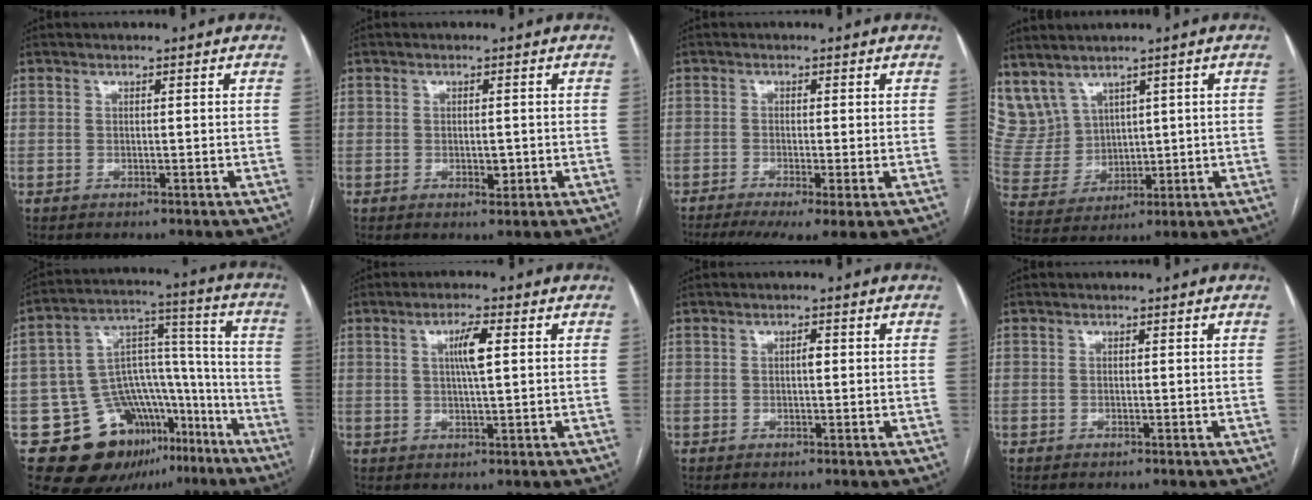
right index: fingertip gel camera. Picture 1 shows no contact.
{"total": 1.6, "force": [-0.3, 0.9, 1.3], "torque": [-0.023, -0.001, 0.003]}
{"total": 7.8, "force": [-4.9, 0.9, 5.9], "torque": [-0.093, -0.013, -0.083]}
{"total": 7.9, "force": [5.9, 4.9, 1.9], "torque": [-0.067, 0.017, 0.150]}
{"total": 20.4, "force": [-11.3, 13.5, 10.2], "torque": [-0.146, 0.091, -0.161]}
{"total": 4.2, "force": [1.1, 0.3, 4.1], "torque": [-0.074, 0.002, 0.019]}
{"total": 1.0, "force": [0.1, 0.3, 0.9], "torque": [-0.013, 0.002, 0.000]}
{"total": 0.0}